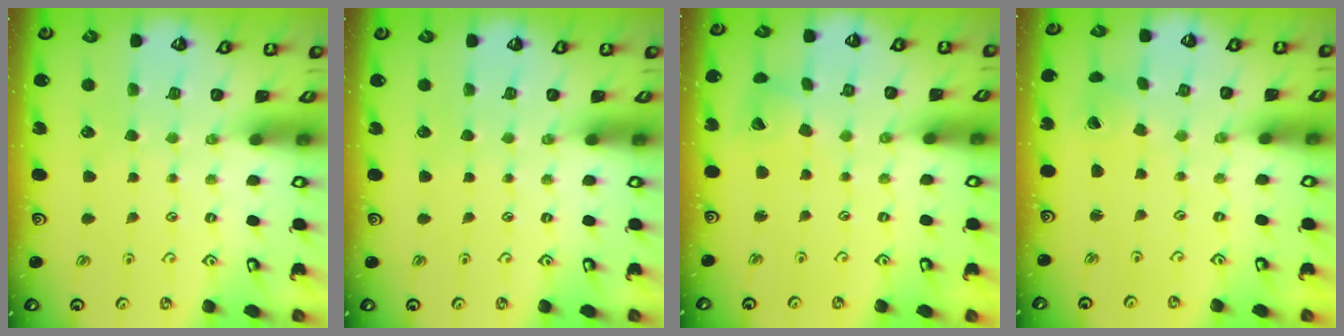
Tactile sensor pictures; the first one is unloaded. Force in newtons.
{"total": 0.0}
{"total": 7.1, "press": 7.0, "slide": 0.9}
{"total": 1.5, "press": 1.5, "slide": 0.3}